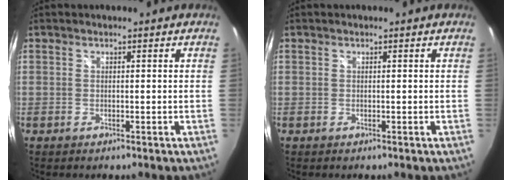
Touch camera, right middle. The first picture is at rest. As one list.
[{"total": 0.0}]